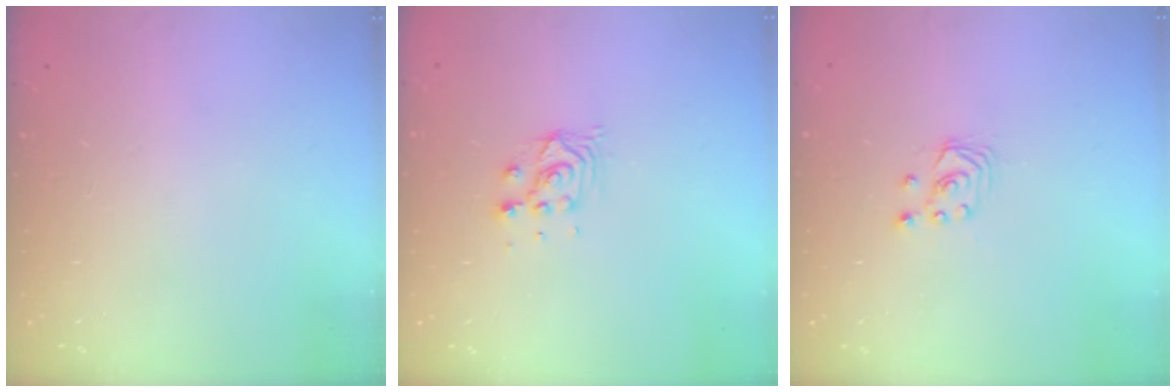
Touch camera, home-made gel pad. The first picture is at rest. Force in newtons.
{"total": 5.5, "press": 5.5, "slide": 0.3}
{"total": 2.1, "press": 2.1, "slide": 0.3}